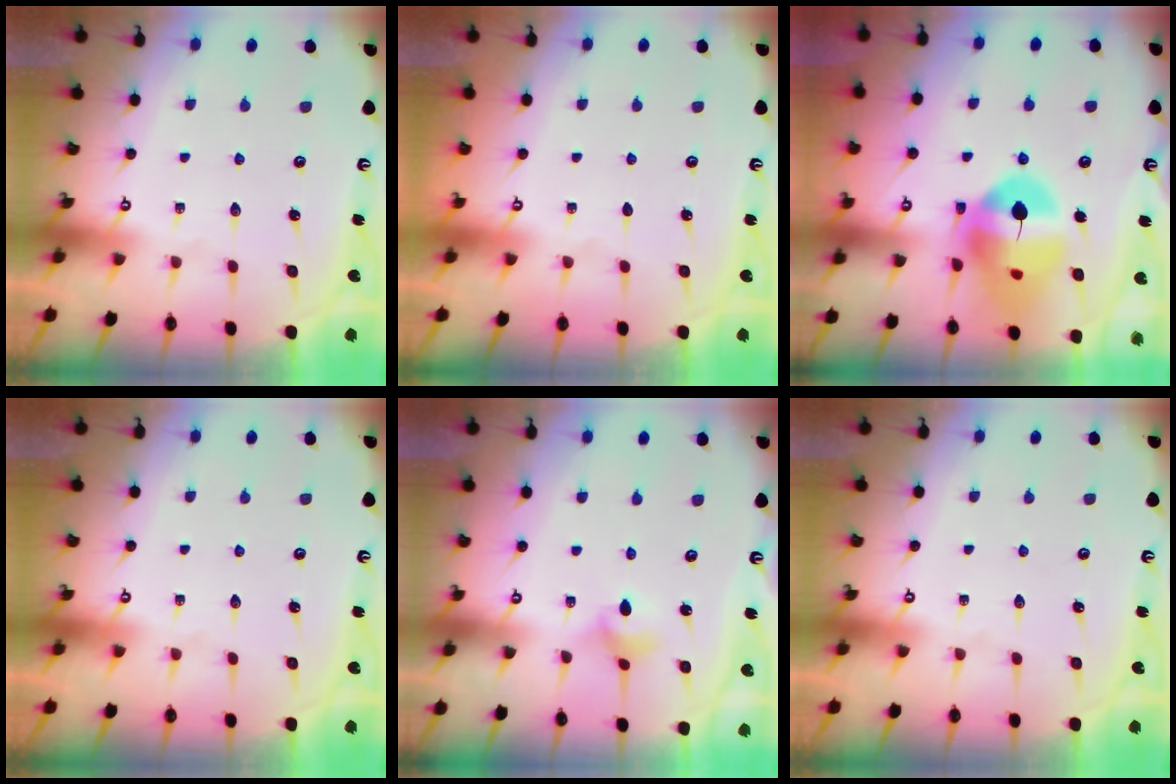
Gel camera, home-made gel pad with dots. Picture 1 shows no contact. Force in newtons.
{"total": 0.0}
{"total": 17.7, "press": 17.6, "slide": 1.8}
{"total": 0.0}
{"total": 4.2, "press": 4.2, "slide": 0.7}
{"total": 0.0}